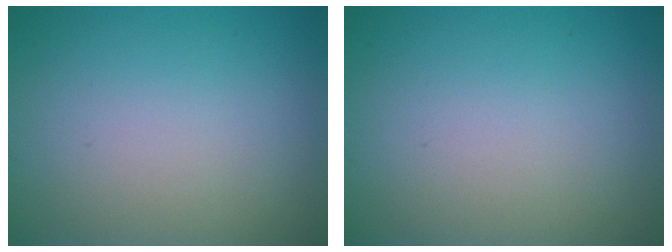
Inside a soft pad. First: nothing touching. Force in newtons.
{"total": 0.0}